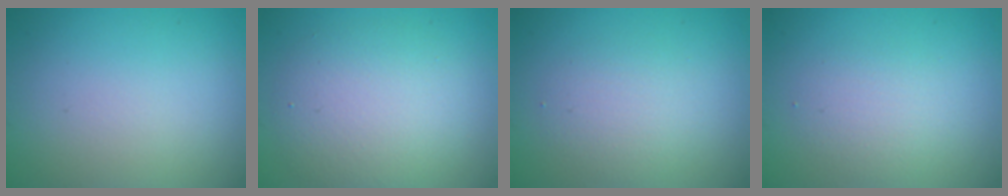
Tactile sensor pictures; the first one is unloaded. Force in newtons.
{"total": 5.1, "press": 5.1, "slide": 0.1}
{"total": 2.3, "press": 2.3, "slide": 0.1}
{"total": 2.1, "press": 2.0, "slide": 0.1}